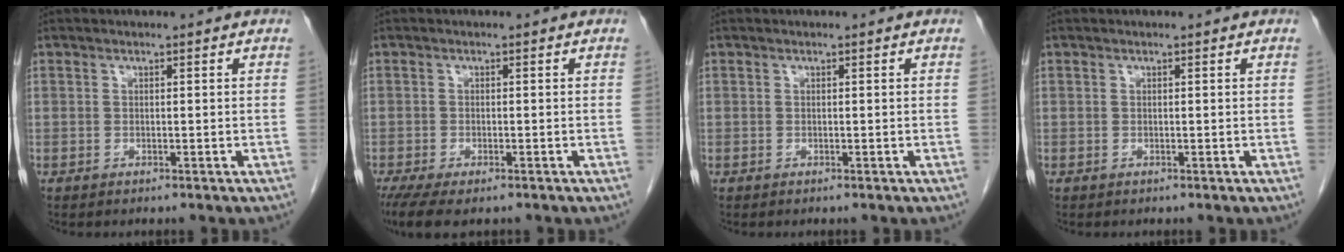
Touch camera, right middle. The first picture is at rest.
{"total": 6.6, "force": [-4.7, 2.3, 4.0], "torque": [-0.066, -0.015, -0.076]}
{"total": 0.0}
{"total": 0.0}